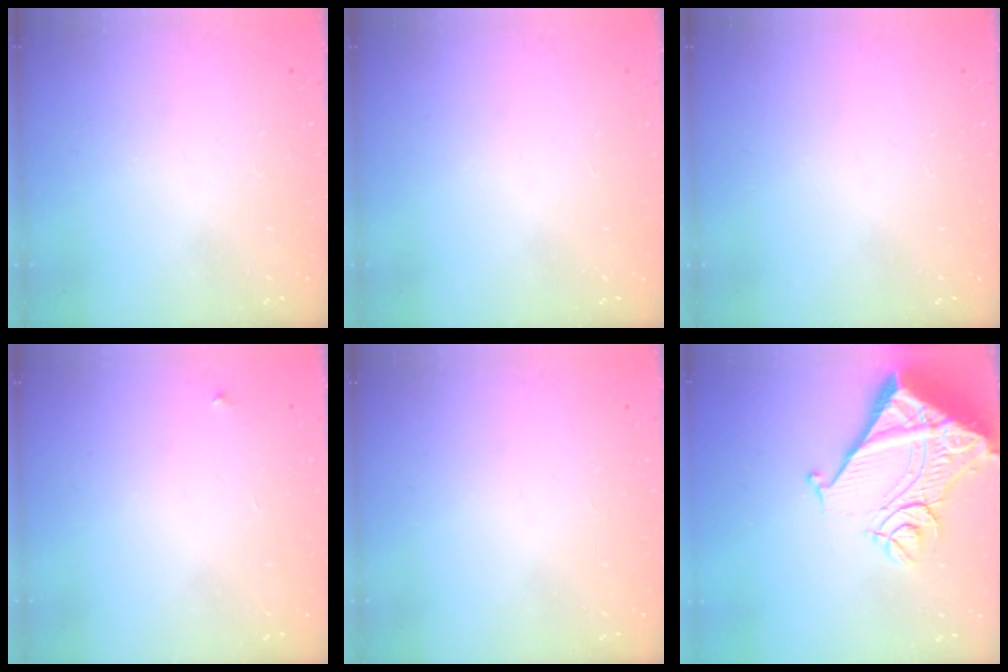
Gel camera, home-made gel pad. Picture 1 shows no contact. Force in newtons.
{"total": 0.0}
{"total": 0.0}
{"total": 2.1, "press": 2.1, "slide": 0.1}
{"total": 0.0}
{"total": 20.9, "press": 20.7, "slide": 2.6}